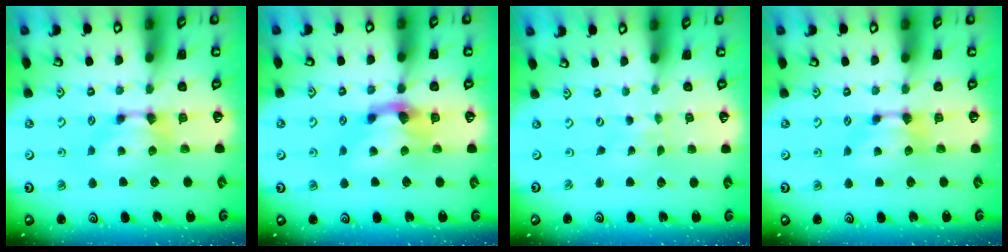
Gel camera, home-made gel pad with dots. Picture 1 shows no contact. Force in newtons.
{"total": 2.6, "press": 1.9, "slide": 1.7}
{"total": 6.9, "press": 6.9, "slide": 0.5}
{"total": 0.6, "press": 0.1, "slide": 0.6}